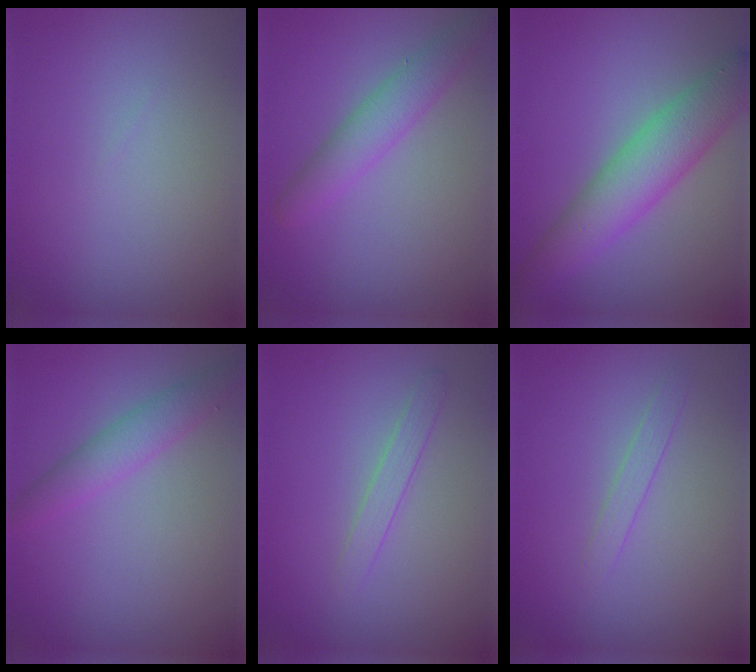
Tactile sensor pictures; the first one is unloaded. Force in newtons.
{"total": 3.2, "press": 3.2, "slide": 0.2}
{"total": 6.0, "press": 6.0, "slide": 0.1}
{"total": 2.8, "press": 2.8, "slide": 0.1}
{"total": 1.4, "press": 1.4, "slide": 0.1}
{"total": 1.1, "press": 1.1, "slide": 0.1}